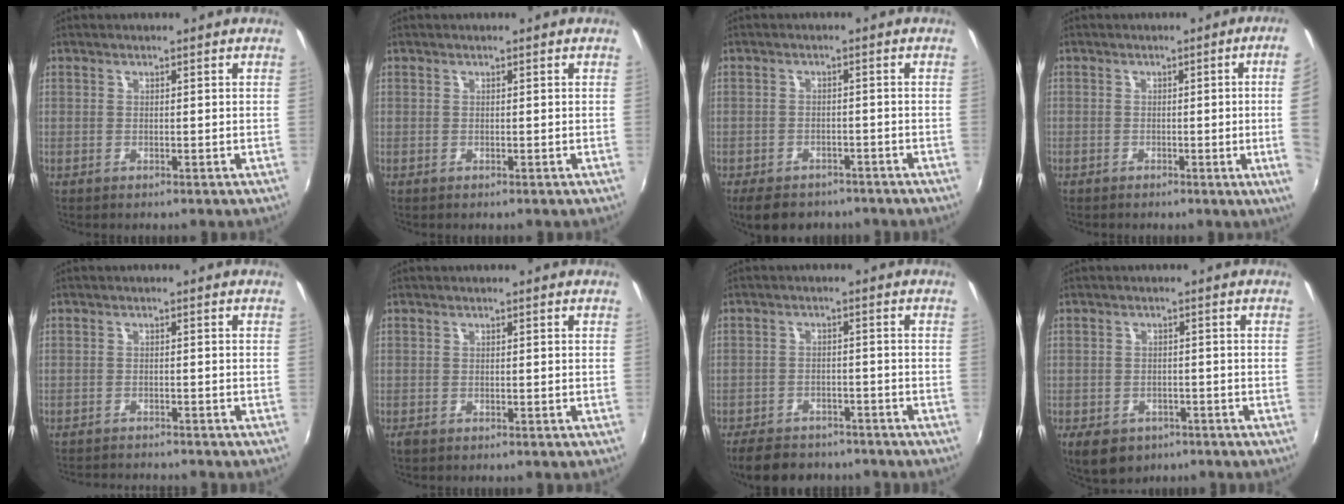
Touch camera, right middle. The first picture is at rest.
{"total": 0.0}
{"total": 8.1, "force": [-6.2, 4.1, 3.3], "torque": [-0.074, -0.012, -0.093]}
{"total": 8.3, "force": [-0.4, -1.2, 8.1], "torque": [-0.089, -0.005, -0.003]}
{"total": 5.7, "force": [-5.5, 0.6, 1.5], "torque": [-0.044, -0.011, -0.087]}
{"total": 0.7, "force": [-0.5, 0.3, 0.4], "torque": [-0.008, -0.003, -0.010]}
{"total": 11.0, "force": [-9.0, 4.8, 4.2], "torque": [-0.102, -0.007, -0.135]}
{"total": 6.9, "force": [-4.1, 4.5, 3.2], "torque": [-0.071, -0.015, -0.059]}